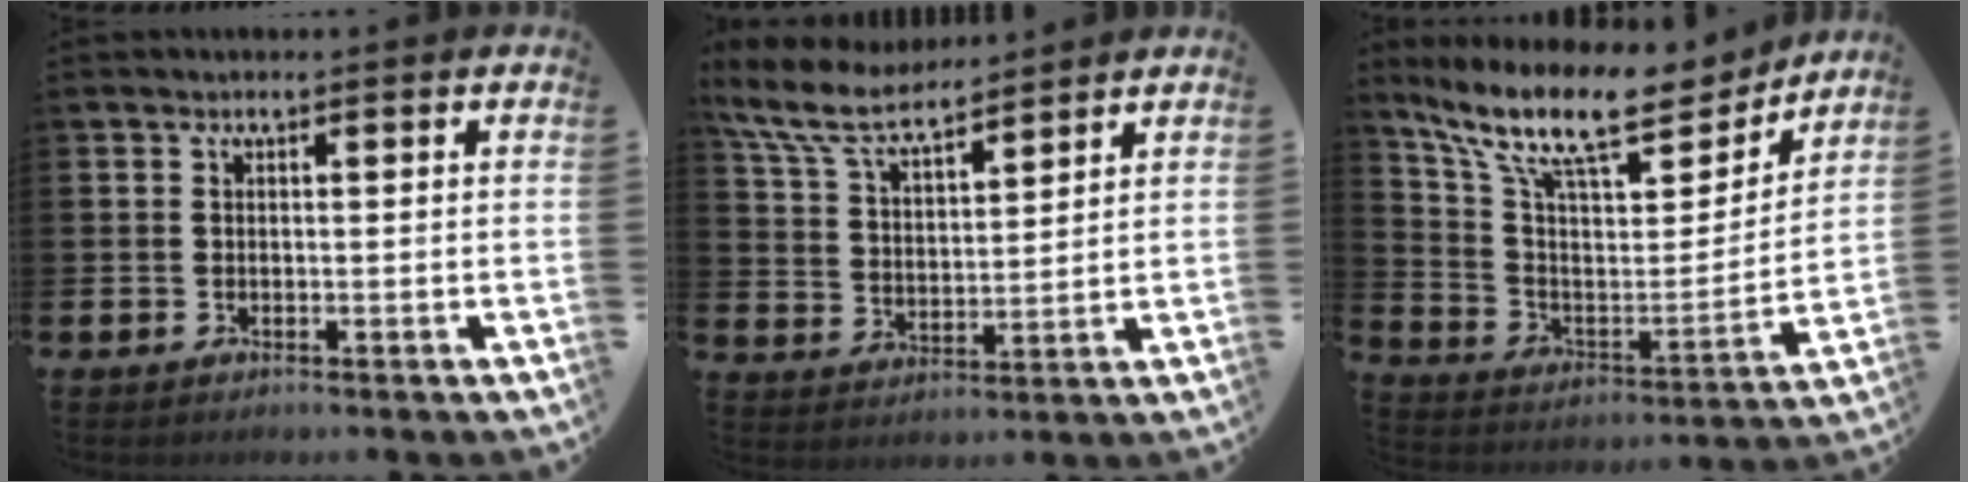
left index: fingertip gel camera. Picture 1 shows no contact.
{"total": 8.0, "force": [7.3, 1.7, 2.7], "torque": [-0.079, -0.037, 0.129]}
{"total": 13.7, "force": [11.2, 3.7, 6.9], "torque": [-0.158, -0.068, 0.193]}